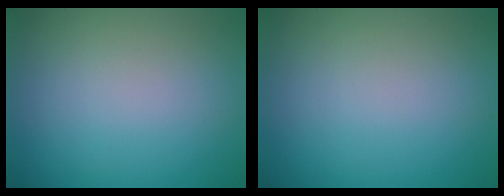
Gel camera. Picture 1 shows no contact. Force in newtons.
{"total": 0.0}